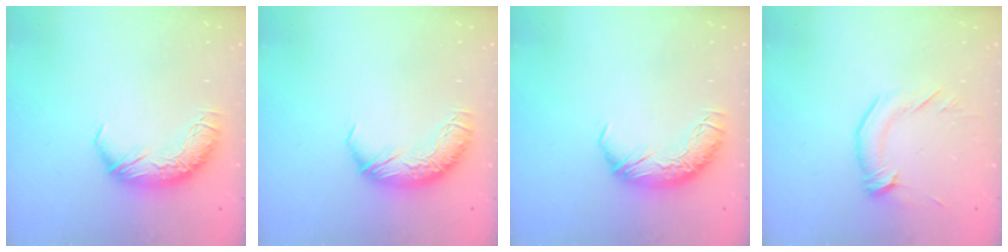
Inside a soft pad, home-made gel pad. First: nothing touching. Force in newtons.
{"total": 0.0}
{"total": 0.0}
{"total": 2.1, "press": 2.1, "slide": 0.5}